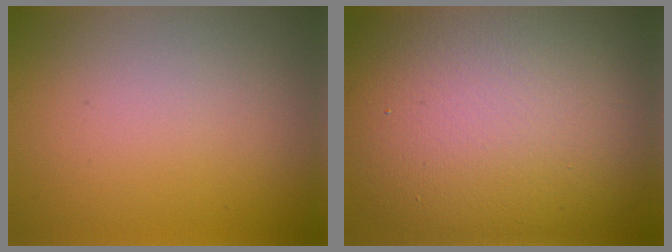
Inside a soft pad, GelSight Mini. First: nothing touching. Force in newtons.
{"total": 17.2, "press": 17.2, "slide": 1.3}